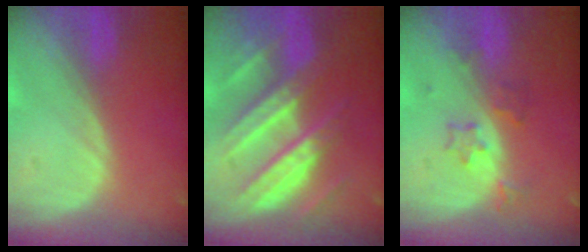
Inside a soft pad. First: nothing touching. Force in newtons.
{"total": 11.0, "press": 11.0, "slide": 1.1}
{"total": 4.0, "press": 3.8, "slide": 1.4}